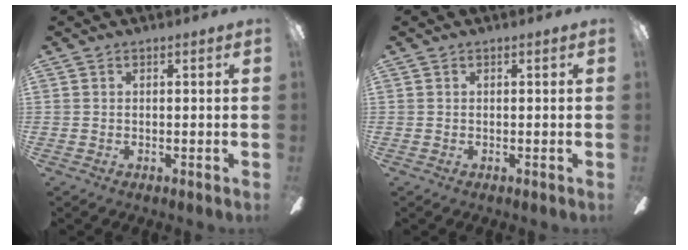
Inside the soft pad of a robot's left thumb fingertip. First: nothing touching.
{"total": 0.0}